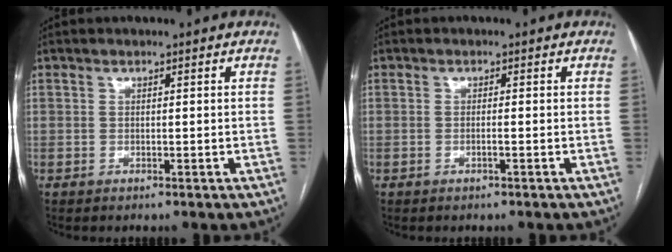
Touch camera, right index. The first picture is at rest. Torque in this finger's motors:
{"motor_torque": [-0.40, 0.26, 0.00, -0.01]}